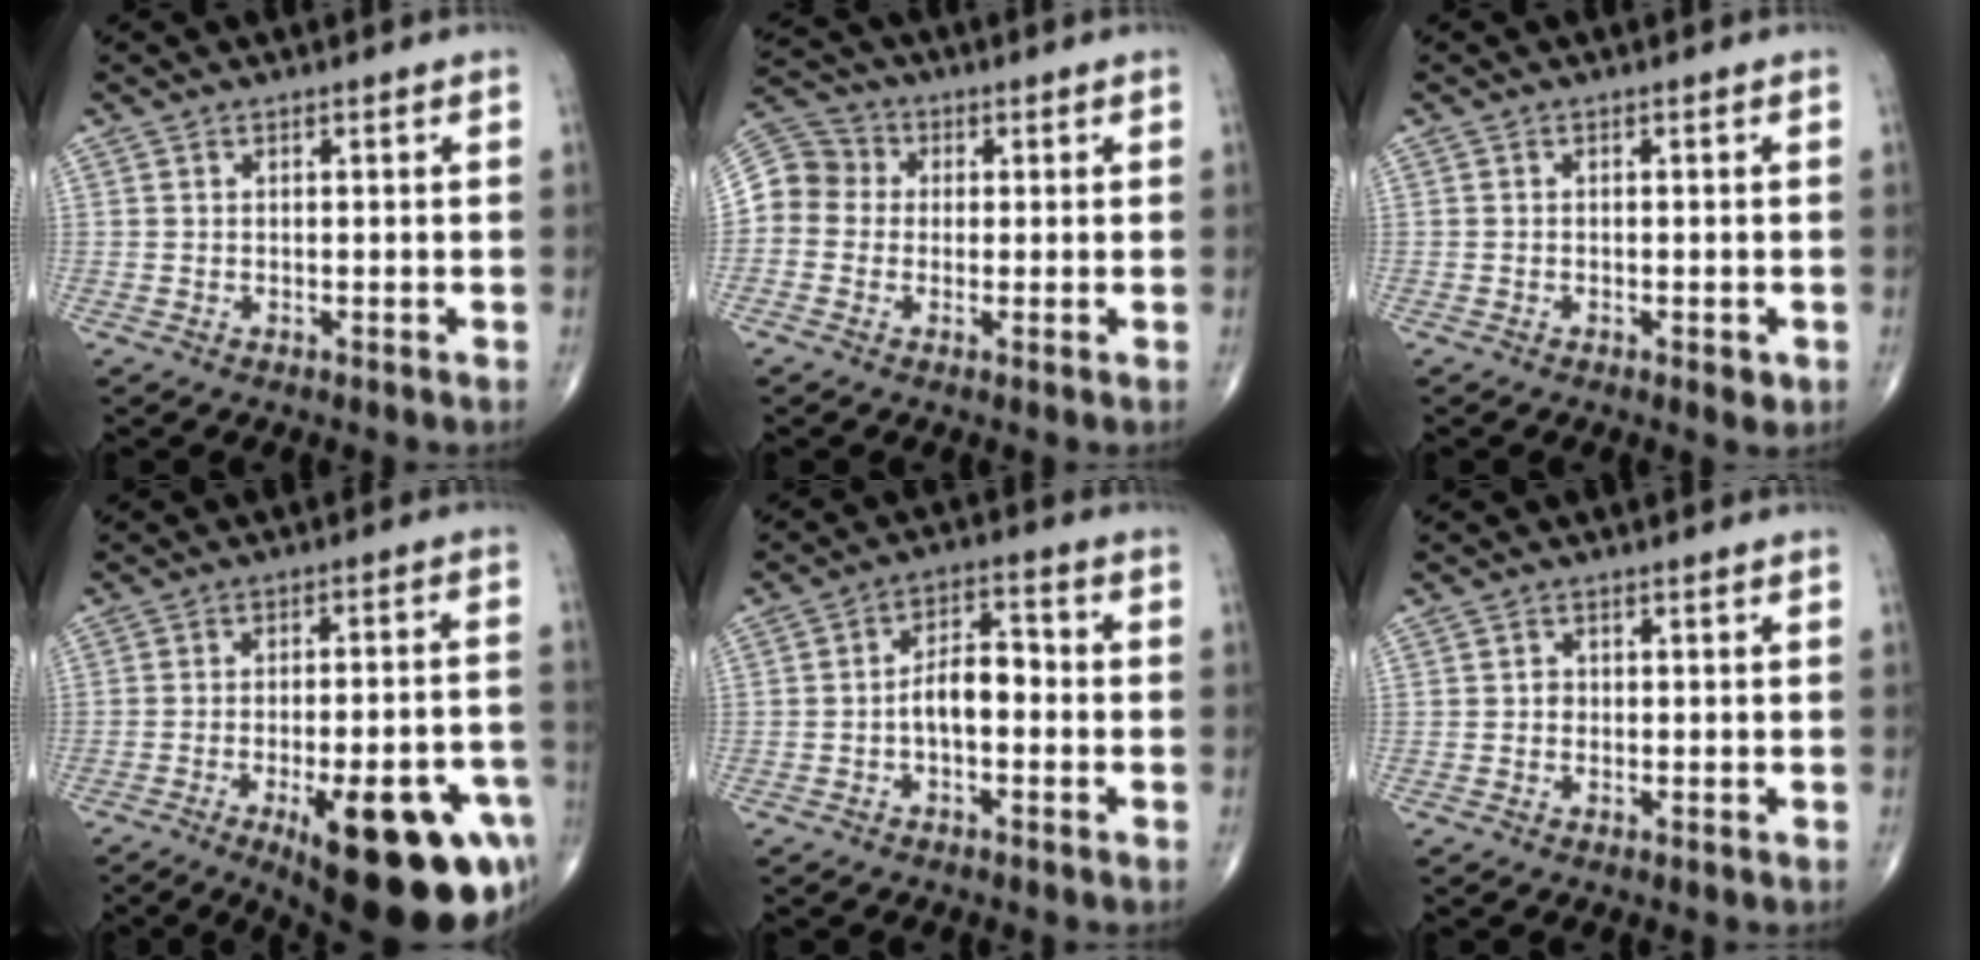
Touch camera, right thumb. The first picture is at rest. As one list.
[{"total": 7.7, "force": [-0.1, 7.3, 2.6], "torque": [-0.031, 0.025, -0.012]}, {"total": 1.8, "force": [-0.7, 0.8, 1.5], "torque": [-0.019, -0.001, -0.009]}, {"total": 23.9, "force": [-11.0, 7.9, 19.6], "torque": [-0.194, 0.041, -0.139]}, {"total": 6.7, "force": [-1.4, 3.6, 5.4], "torque": [-0.081, 0.032, -0.033]}, {"total": 1.2, "force": [-0.1, 1.0, 0.5], "torque": [0.000, 0.004, -0.005]}]